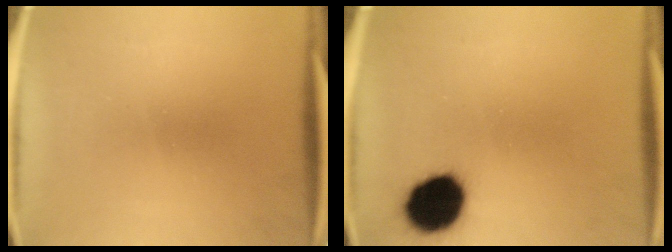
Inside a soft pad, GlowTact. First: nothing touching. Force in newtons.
{"total": 13.4}